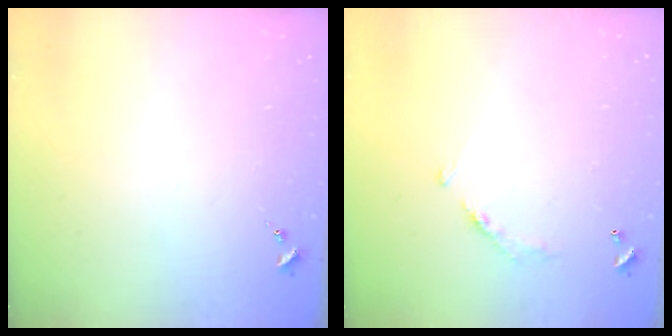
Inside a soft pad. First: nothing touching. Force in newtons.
{"total": 6.5, "press": 6.5, "slide": 0.4}